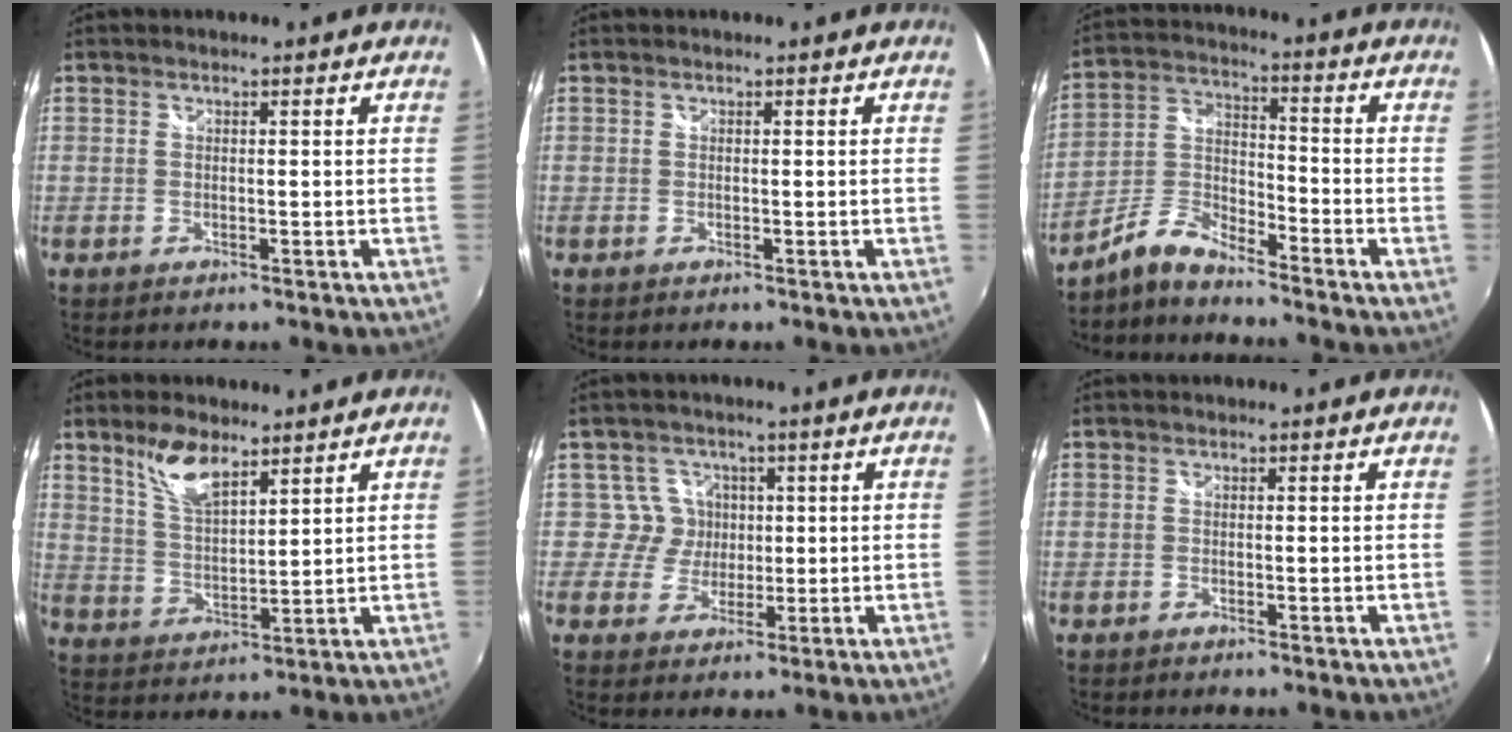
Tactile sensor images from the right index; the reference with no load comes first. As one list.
[{"total": 0.0}, {"total": 6.9, "force": [-5.7, 2.0, 3.4], "torque": [-0.082, 0.020, -0.121]}, {"total": 8.1, "force": [5.6, 2.9, 5.1], "torque": [-0.095, 0.005, 0.114]}, {"total": 4.6, "force": [0.5, 4.6, -0.4], "torque": [0.018, 0.012, 0.003]}, {"total": 0.0}]